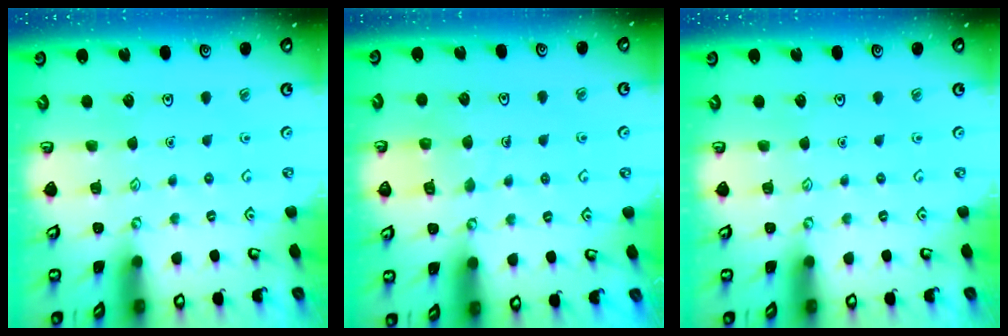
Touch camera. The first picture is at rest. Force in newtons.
{"total": 5.6, "press": 5.6, "slide": 0.5}
{"total": 0.0}